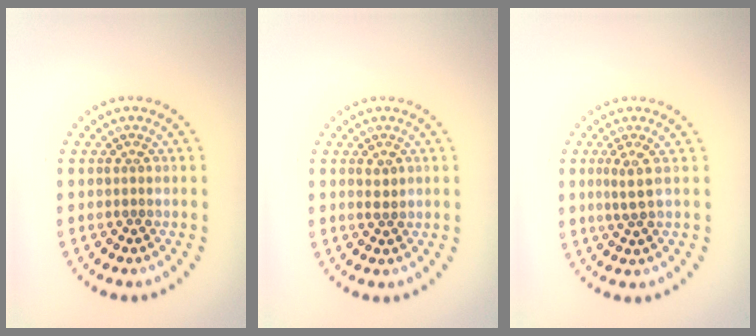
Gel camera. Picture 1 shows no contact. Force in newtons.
{"total": 1.2, "press": 1.1, "slide": 0.4}
{"total": 1.6, "press": 1.3, "slide": 1.1}